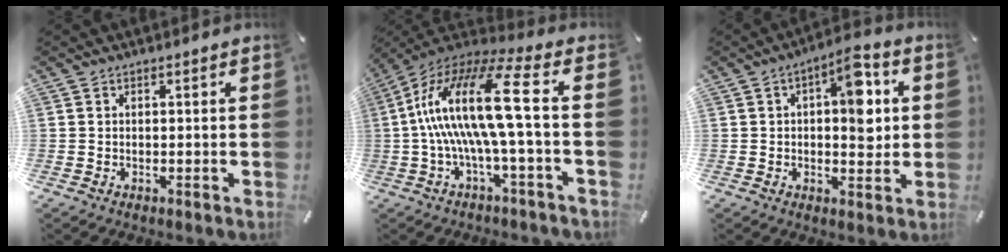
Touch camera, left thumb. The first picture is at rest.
{"total": 18.3, "force": [0.7, 2.5, 18.1], "torque": [-0.389, -0.017, -0.007]}
{"total": 10.4, "force": [2.0, 5.0, 8.9], "torque": [-0.106, -0.013, 0.027]}